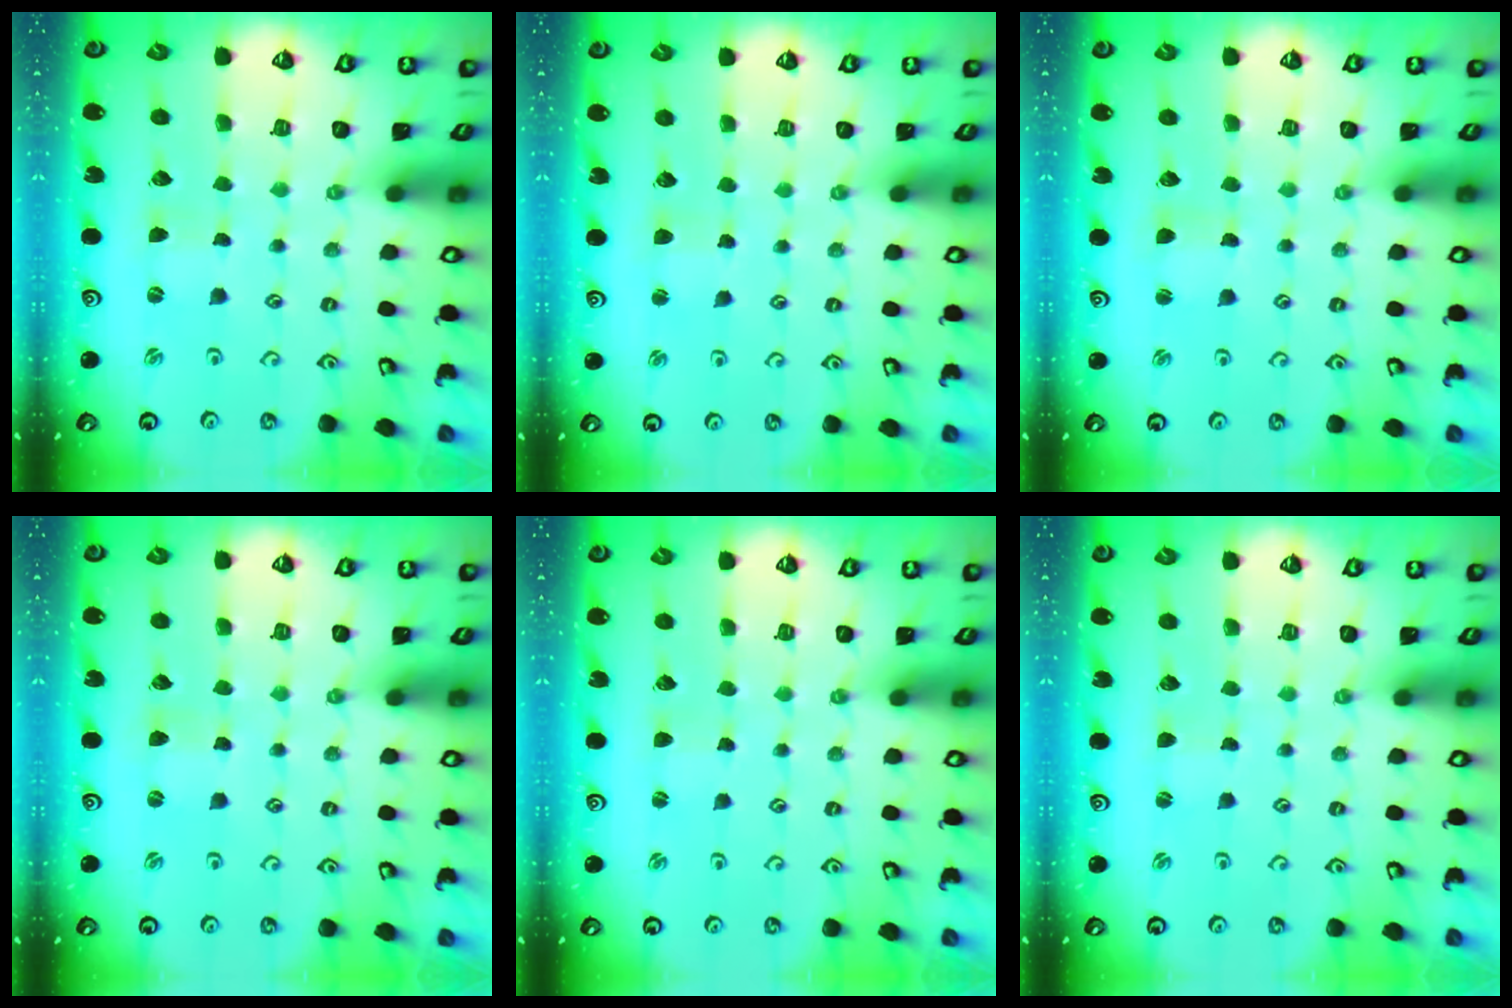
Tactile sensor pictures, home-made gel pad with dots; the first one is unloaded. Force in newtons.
{"total": 2.2, "press": 2.2, "slide": 0.3}
{"total": 1.4, "press": 1.3, "slide": 0.3}
{"total": 0.0}
{"total": 0.8, "press": 0.8, "slide": 0.1}
{"total": 0.0}